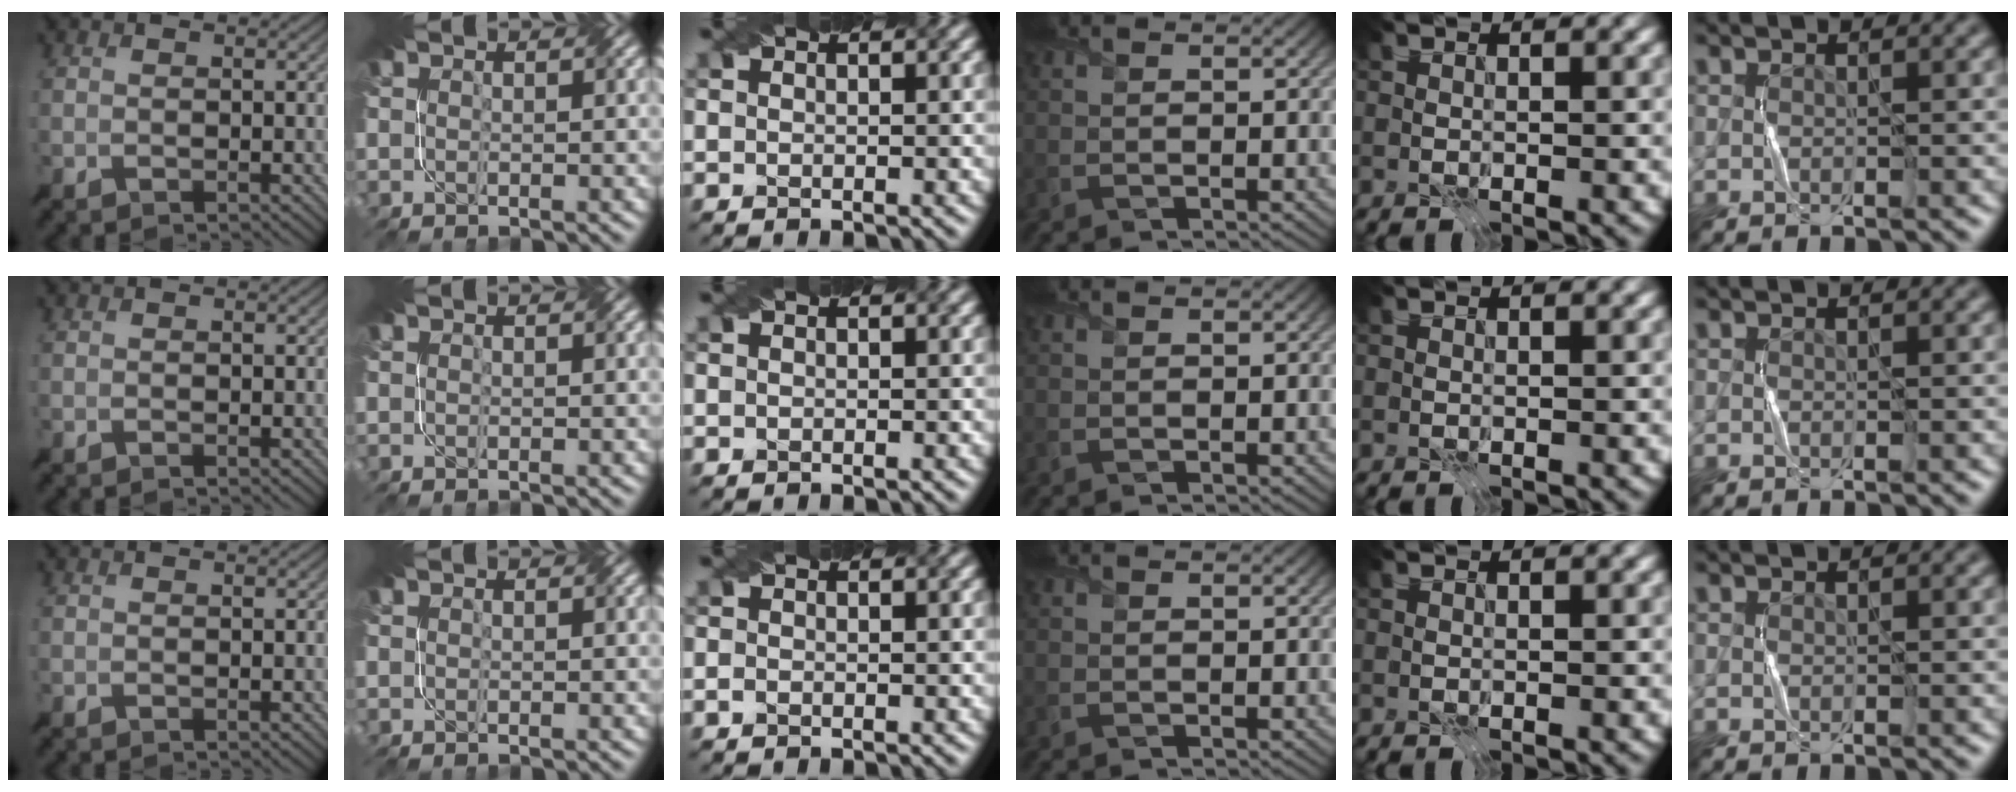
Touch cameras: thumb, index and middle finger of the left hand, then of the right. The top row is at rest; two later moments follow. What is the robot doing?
{"motion": "fold", "object": "coffee filter"}